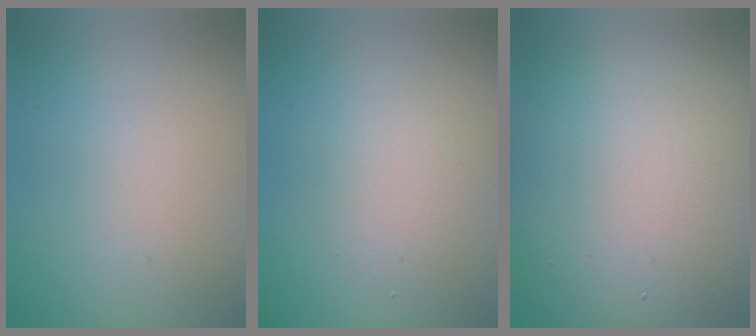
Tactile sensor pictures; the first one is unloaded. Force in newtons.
{"total": 2.2, "press": 2.2, "slide": 0.2}
{"total": 13.9, "press": 13.9, "slide": 0.7}